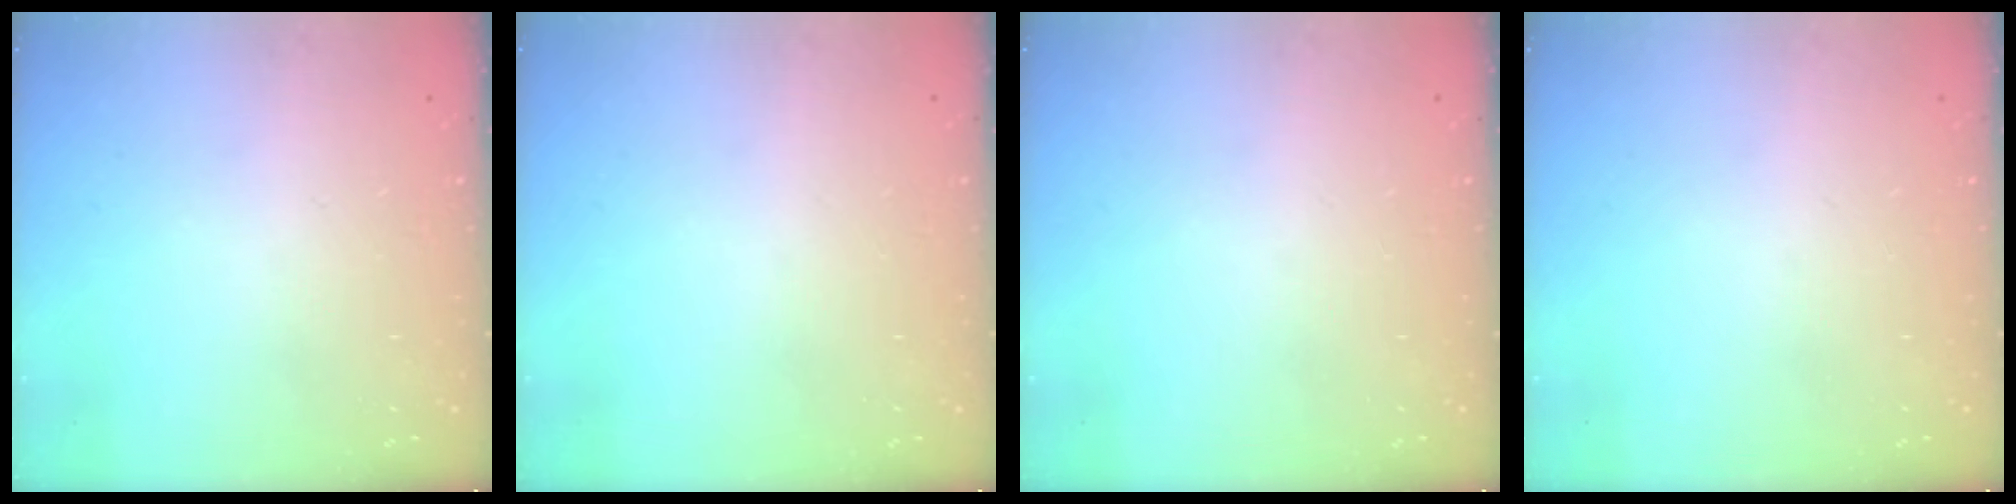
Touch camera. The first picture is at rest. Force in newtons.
{"total": 0.0}
{"total": 0.0}
{"total": 0.0}